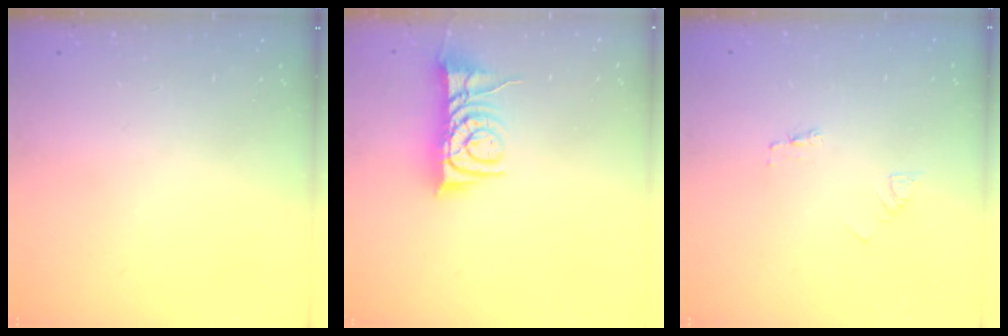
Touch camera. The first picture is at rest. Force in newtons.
{"total": 10.4, "press": 10.4, "slide": 0.8}
{"total": 2.1, "press": 2.1, "slide": 0.1}